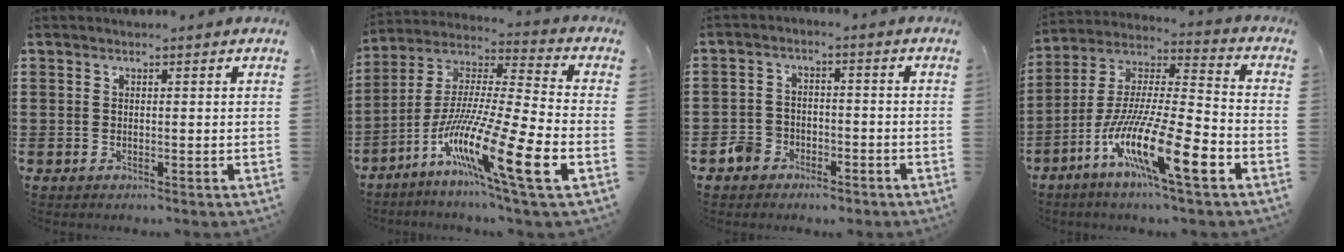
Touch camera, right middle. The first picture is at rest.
{"total": 15.2, "force": [-8.3, 0.2, 12.8], "torque": [-0.255, -0.023, -0.157]}
{"total": 3.6, "force": [-2.7, 2.4, 0.7], "torque": [-0.025, 0.004, -0.057]}
{"total": 15.1, "force": [-8.5, 2.1, 12.2], "torque": [-0.249, -0.005, -0.160]}